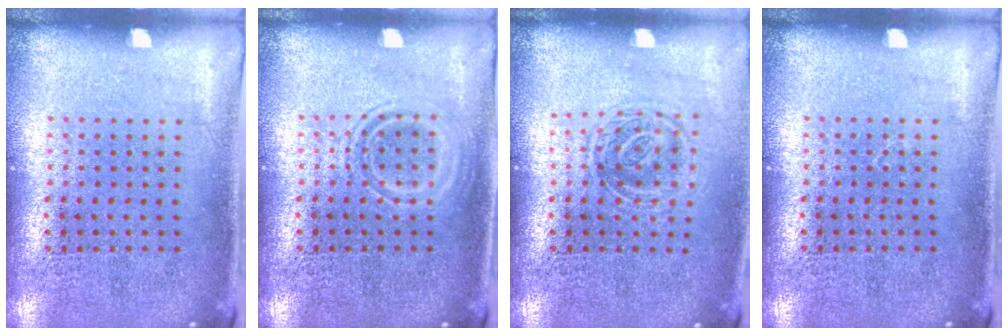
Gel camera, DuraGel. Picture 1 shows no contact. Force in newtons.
{"total": 1.9, "press": 1.9, "slide": 0.3}
{"total": 1.2, "press": 1.0, "slide": 0.7}
{"total": 0.0}